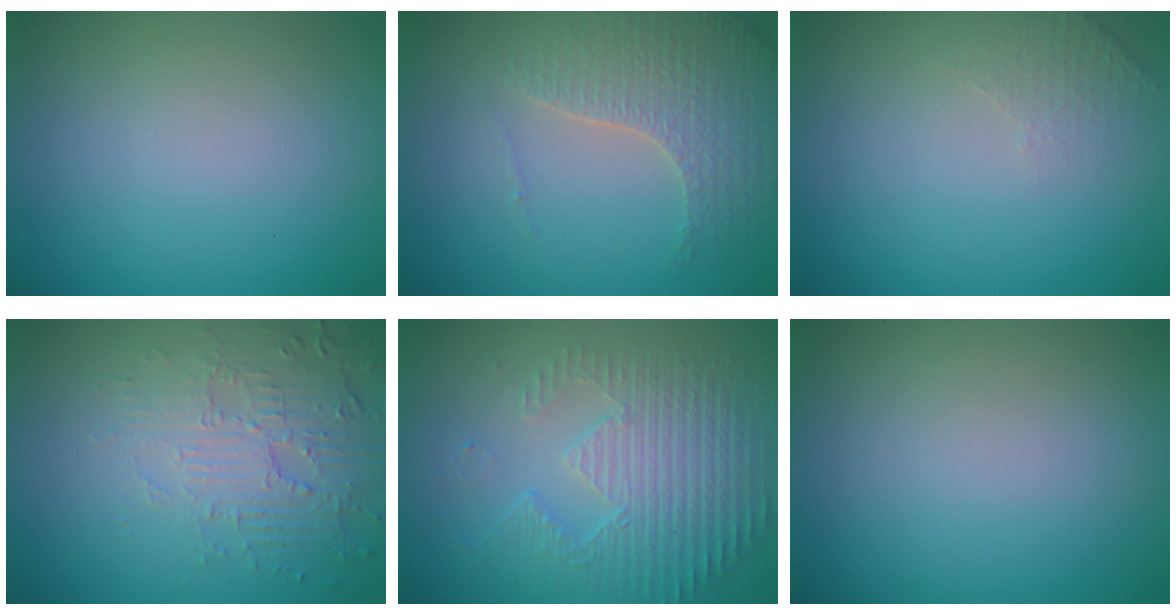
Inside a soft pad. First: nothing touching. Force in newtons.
{"total": 4.2, "press": 3.4, "slide": 2.5}
{"total": 1.6, "press": 1.5, "slide": 0.4}
{"total": 4.5, "press": 3.3, "slide": 3.1}
{"total": 5.6, "press": 3.5, "slide": 4.3}
{"total": 0.0}